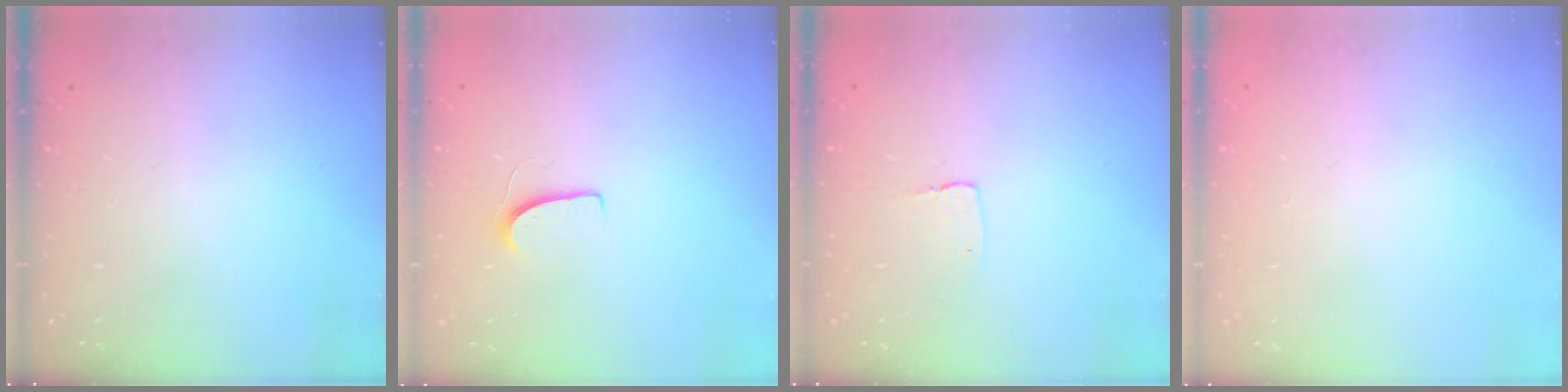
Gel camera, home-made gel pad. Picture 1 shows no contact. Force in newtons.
{"total": 5.1, "press": 5.0, "slide": 0.5}
{"total": 2.9, "press": 2.9, "slide": 0.2}
{"total": 0.0}